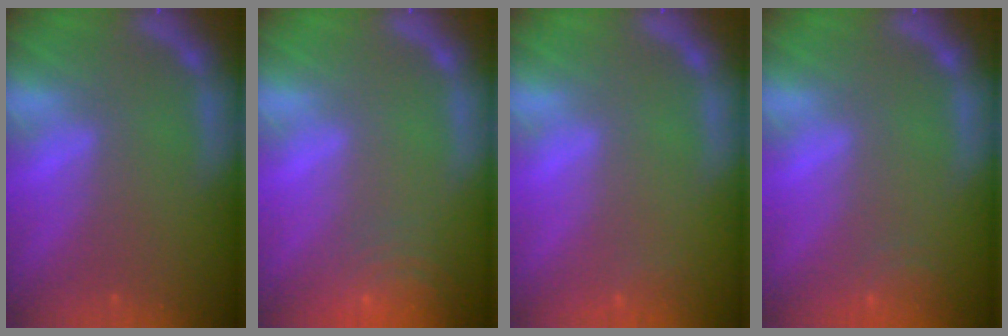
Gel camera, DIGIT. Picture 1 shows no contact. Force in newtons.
{"total": 8.0}
{"total": 0.9}
{"total": 2.5}